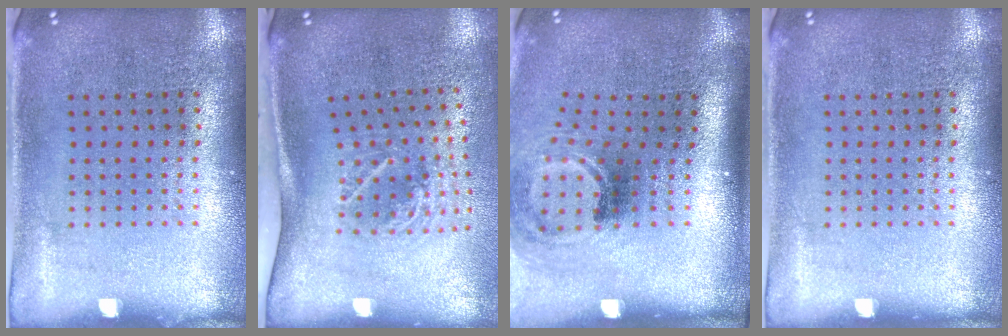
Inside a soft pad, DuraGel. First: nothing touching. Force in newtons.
{"total": 2.0, "press": 1.3, "slide": 1.5}
{"total": 2.0, "press": 1.3, "slide": 1.5}
{"total": 0.0}